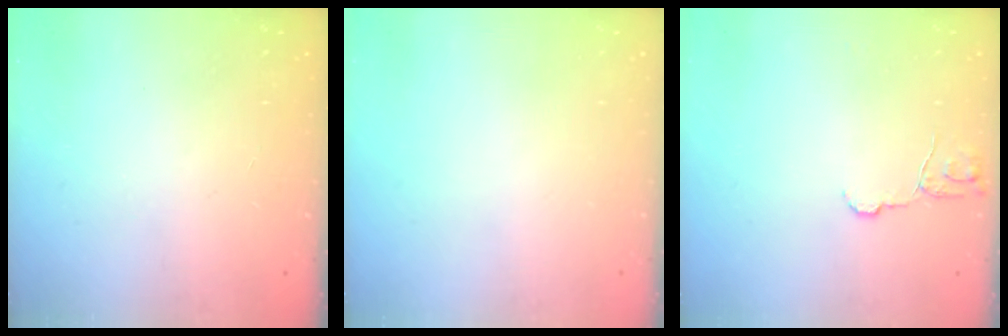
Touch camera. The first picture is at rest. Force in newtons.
{"total": 0.0}
{"total": 5.9, "press": 5.9, "slide": 0.5}